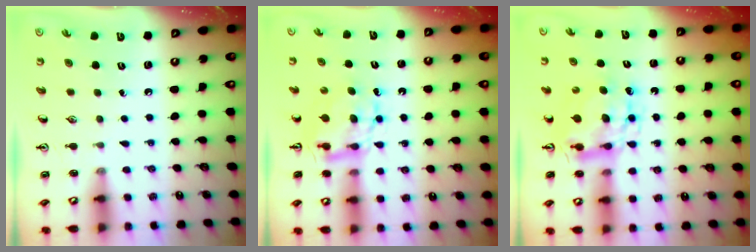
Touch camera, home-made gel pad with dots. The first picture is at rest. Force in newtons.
{"total": 6.4, "press": 6.4, "slide": 0.1}
{"total": 8.3, "press": 8.3, "slide": 0.7}